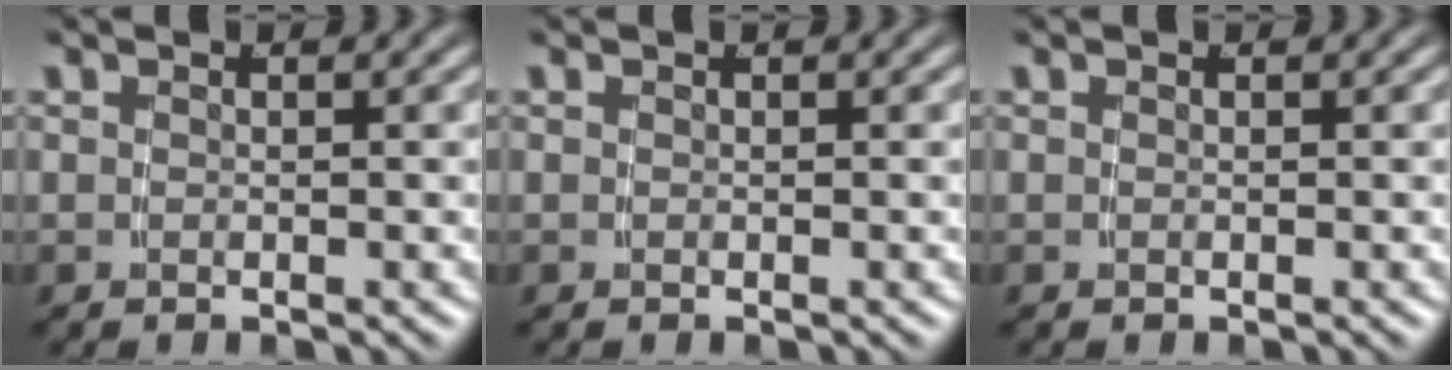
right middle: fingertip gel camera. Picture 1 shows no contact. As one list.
[{"total": 0.0}, {"total": 0.0}]